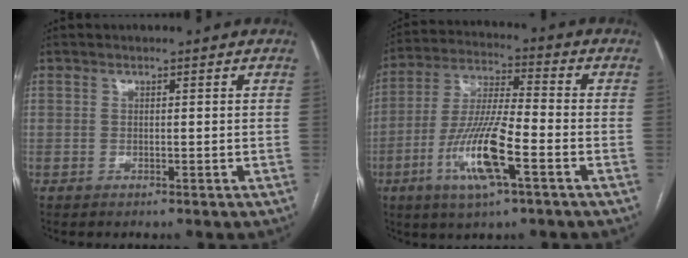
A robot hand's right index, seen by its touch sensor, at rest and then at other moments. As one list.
[{"total": 13.4, "force": [-5.1, 1.9, 12.2], "torque": [-0.248, -0.010, -0.095]}]